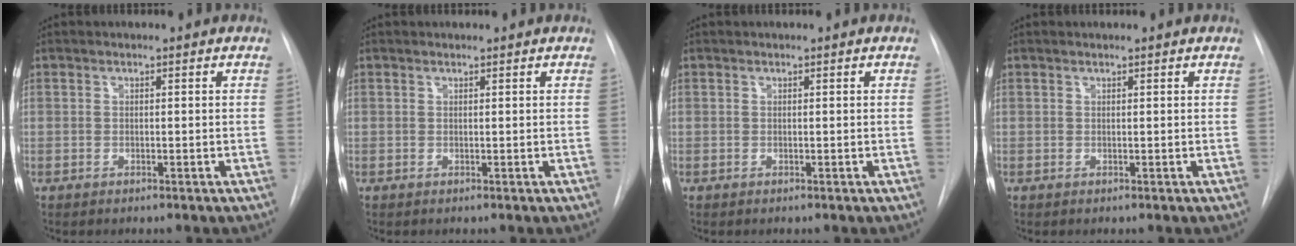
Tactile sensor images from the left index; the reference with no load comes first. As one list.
[{"total": 0.0}, {"total": 0.0}, {"total": 0.0}]